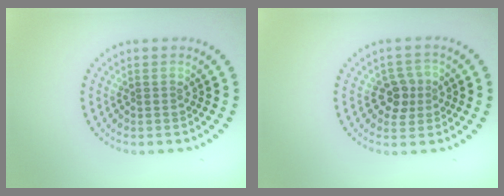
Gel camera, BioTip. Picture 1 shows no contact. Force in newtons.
{"total": 2.6, "press": 2.4, "slide": 1.0}